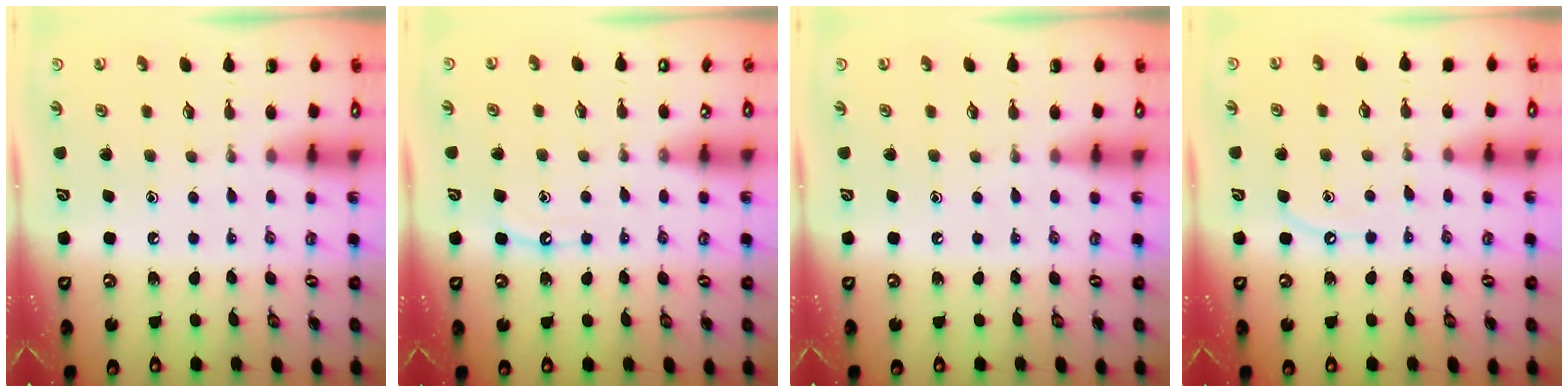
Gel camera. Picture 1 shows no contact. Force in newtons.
{"total": 5.5, "press": 5.5, "slide": 0.6}
{"total": 0.0}
{"total": 6.8, "press": 6.8, "slide": 0.6}